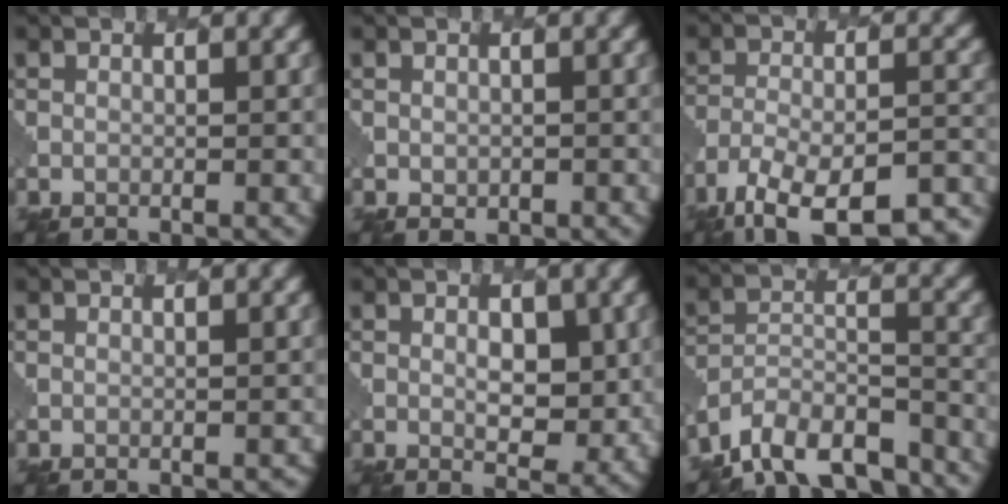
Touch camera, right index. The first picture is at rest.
{"total": 1.0, "force": [0.1, 0.9, 0.4], "torque": [-0.009, -0.007, 0.004]}
{"total": 12.7, "force": [-10.1, 4.1, 6.6], "torque": [-0.121, -0.019, -0.149]}
{"total": 0.6, "force": [-0.5, 0.2, 0.2], "torque": [0.006, 0.000, 0.000]}
{"total": 3.3, "force": [0.8, 1.8, 2.6], "torque": [-0.037, -0.007, 0.017]}
{"total": 11.4, "force": [-9.9, 4.4, 3.5], "torque": [-0.063, 0.003, -0.139]}